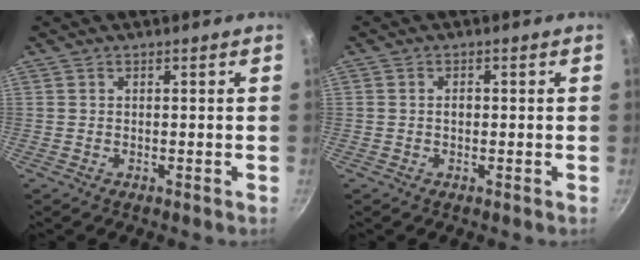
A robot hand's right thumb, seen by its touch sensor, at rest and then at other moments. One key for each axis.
{"total": 1.3, "fx": -0.1, "fy": 0.9, "fz": 0.9, "tx": -0.014, "ty": 0.005, "tz": -0.002}